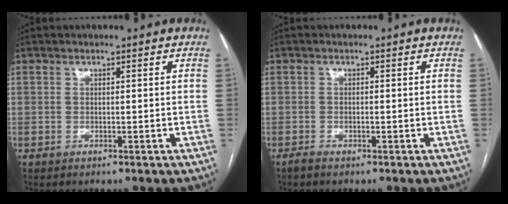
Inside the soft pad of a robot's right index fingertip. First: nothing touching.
{"total": 0.9, "force": [-0.8, 0.1, 0.6], "torque": [-0.016, -0.002, -0.014]}